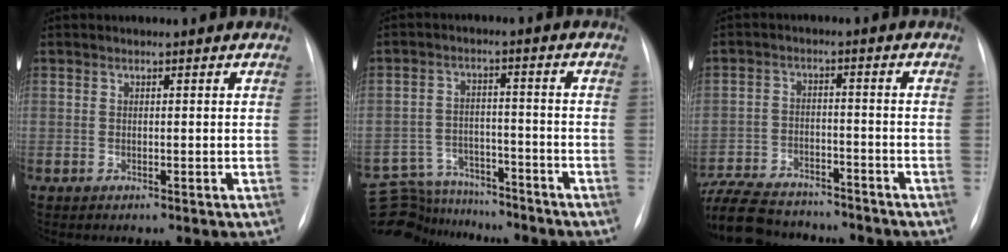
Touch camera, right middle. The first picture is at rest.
{"total": 16.5, "force": [-14.9, 5.6, 4.2], "torque": [-0.104, 0.011, -0.222]}
{"total": 18.1, "force": [-15.7, 6.0, 6.8], "torque": [-0.182, -0.014, -0.239]}